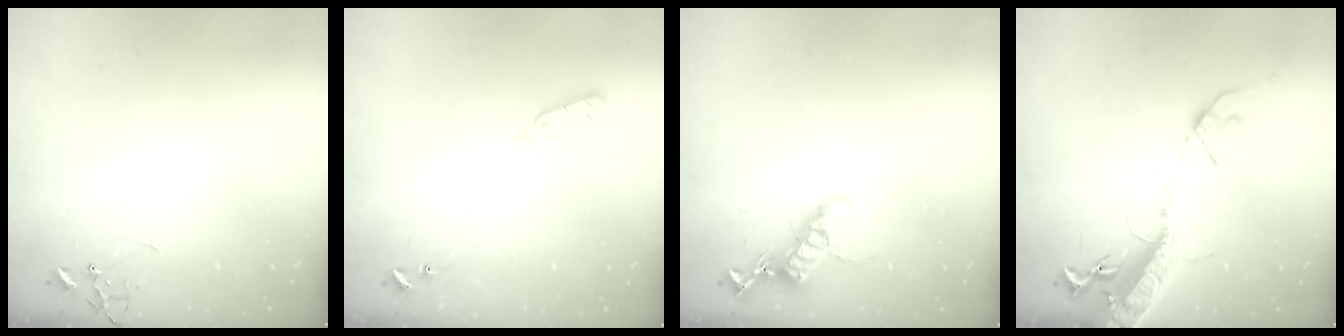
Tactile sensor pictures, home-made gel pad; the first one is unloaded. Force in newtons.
{"total": 3.1, "press": 3.0, "slide": 0.9}
{"total": 12.9, "press": 12.9, "slide": 0.3}
{"total": 17.1, "press": 16.6, "slide": 4.0}